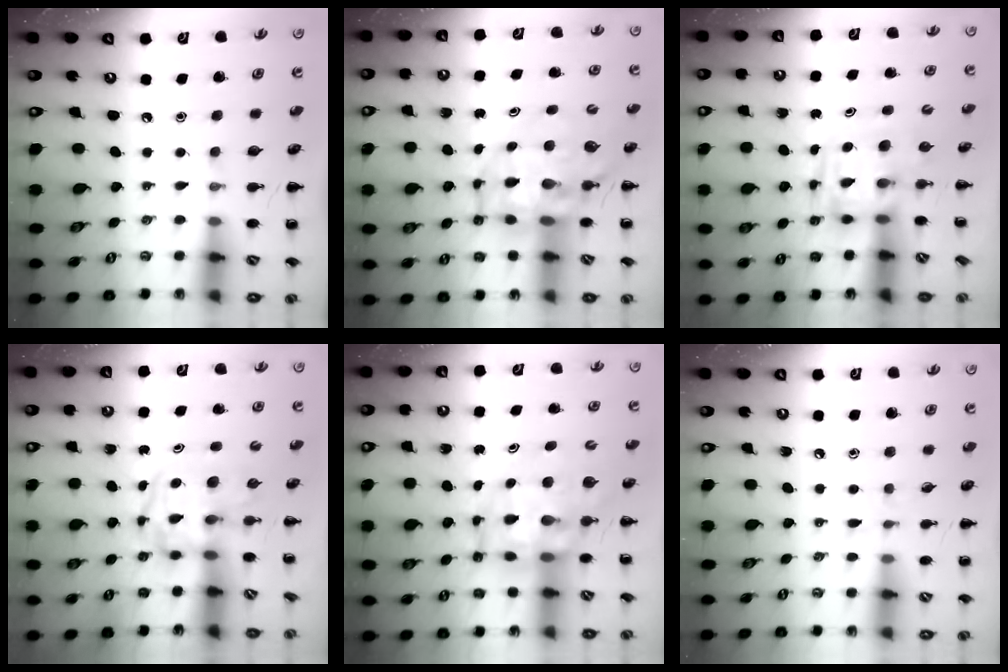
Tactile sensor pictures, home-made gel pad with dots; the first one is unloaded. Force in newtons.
{"total": 7.8, "press": 7.5, "slide": 2.2}
{"total": 3.7, "press": 3.7, "slide": 0.7}
{"total": 3.6, "press": 3.5, "slide": 0.5}
{"total": 9.3, "press": 8.8, "slide": 2.8}
{"total": 4.2, "press": 3.7, "slide": 1.8}